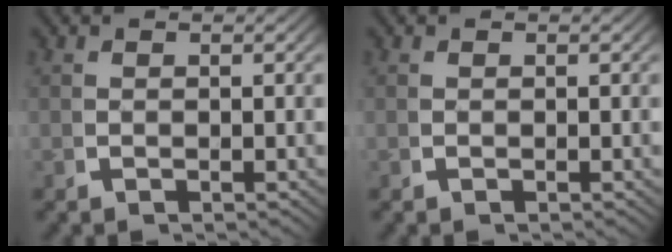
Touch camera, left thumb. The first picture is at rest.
{"total": 0.0}